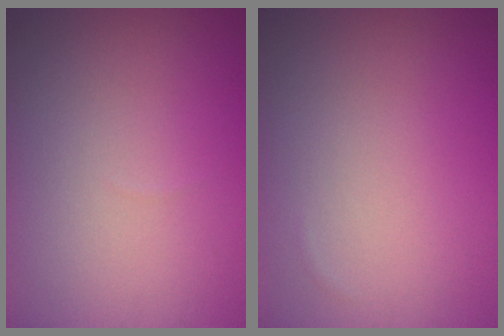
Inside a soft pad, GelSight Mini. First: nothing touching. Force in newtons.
{"total": 0.0}